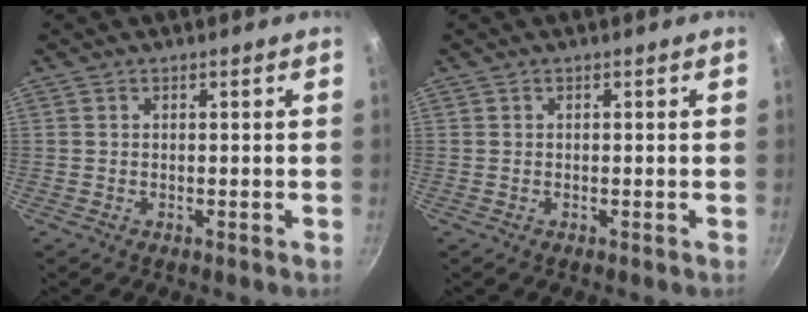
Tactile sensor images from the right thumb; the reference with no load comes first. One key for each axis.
{"total": 0.0}